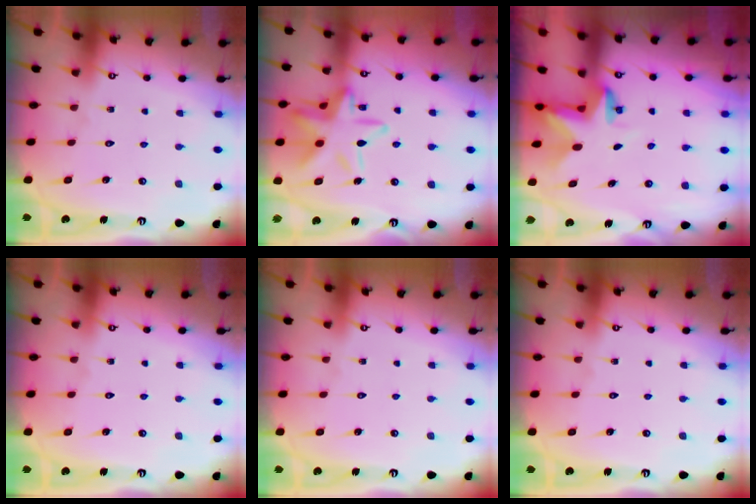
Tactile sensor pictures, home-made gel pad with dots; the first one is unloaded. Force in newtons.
{"total": 16.1, "press": 16.1, "slide": 1.3}
{"total": 2.8, "press": 2.8, "slide": 0.2}
{"total": 0.0}
{"total": 0.0}
{"total": 0.0}